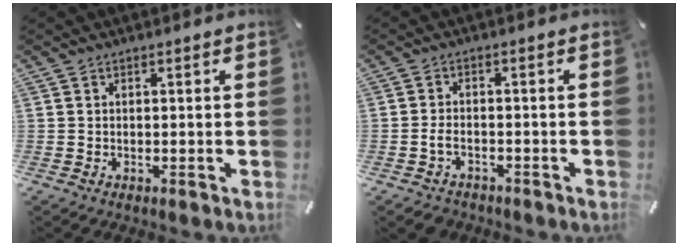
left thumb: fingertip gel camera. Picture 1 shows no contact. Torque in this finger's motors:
{"motor_torque": [-0.53, 0.55, 0.04, -0.01, 0.00]}